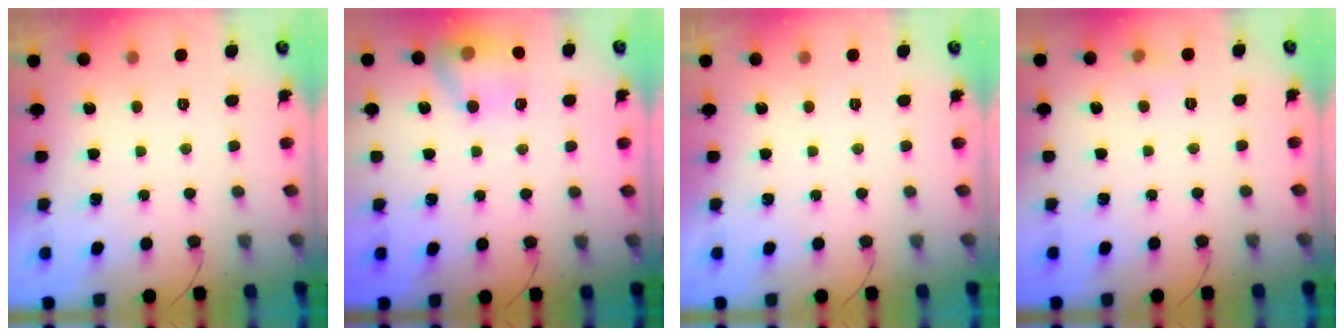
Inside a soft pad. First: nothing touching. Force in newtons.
{"total": 14.2, "press": 14.2, "slide": 1.2}
{"total": 0.0}
{"total": 4.1, "press": 3.9, "slide": 1.2}